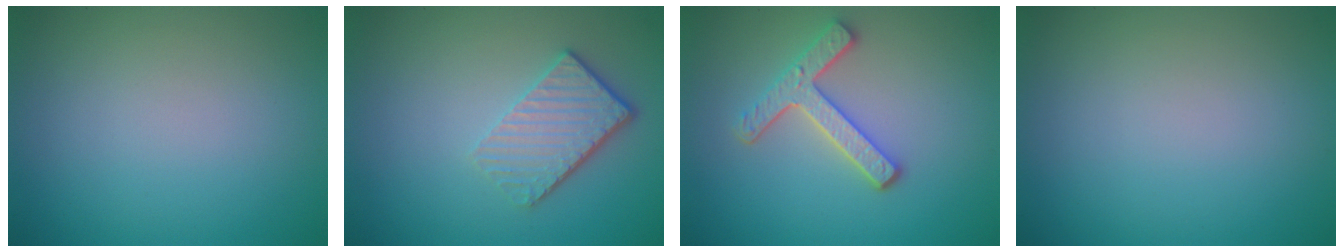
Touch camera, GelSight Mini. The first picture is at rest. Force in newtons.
{"total": 3.6, "press": 2.7, "slide": 2.4}
{"total": 3.6, "press": 3.0, "slide": 2.0}
{"total": 0.0}